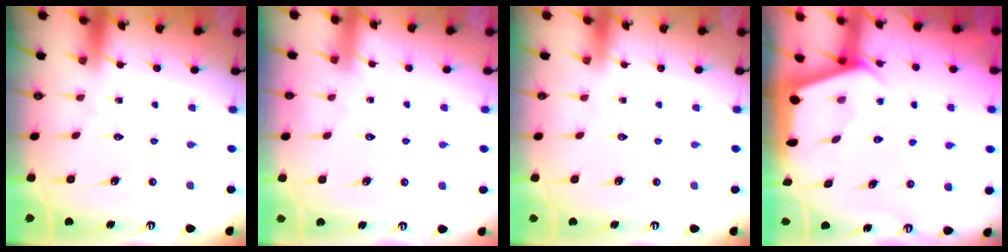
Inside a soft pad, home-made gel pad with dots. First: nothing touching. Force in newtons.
{"total": 1.6, "press": 1.6, "slide": 0.3}
{"total": 0.0}
{"total": 2.4, "press": 2.3, "slide": 0.3}